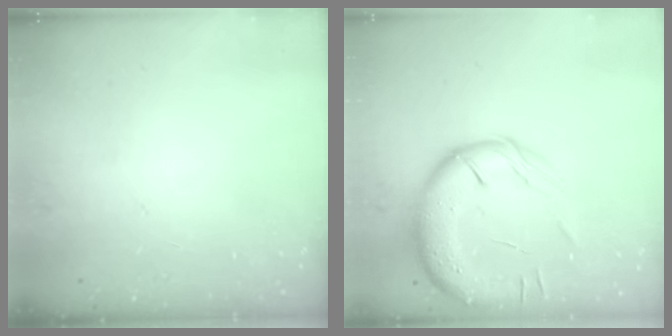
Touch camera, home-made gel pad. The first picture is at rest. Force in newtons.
{"total": 17.3, "press": 16.9, "slide": 3.5}